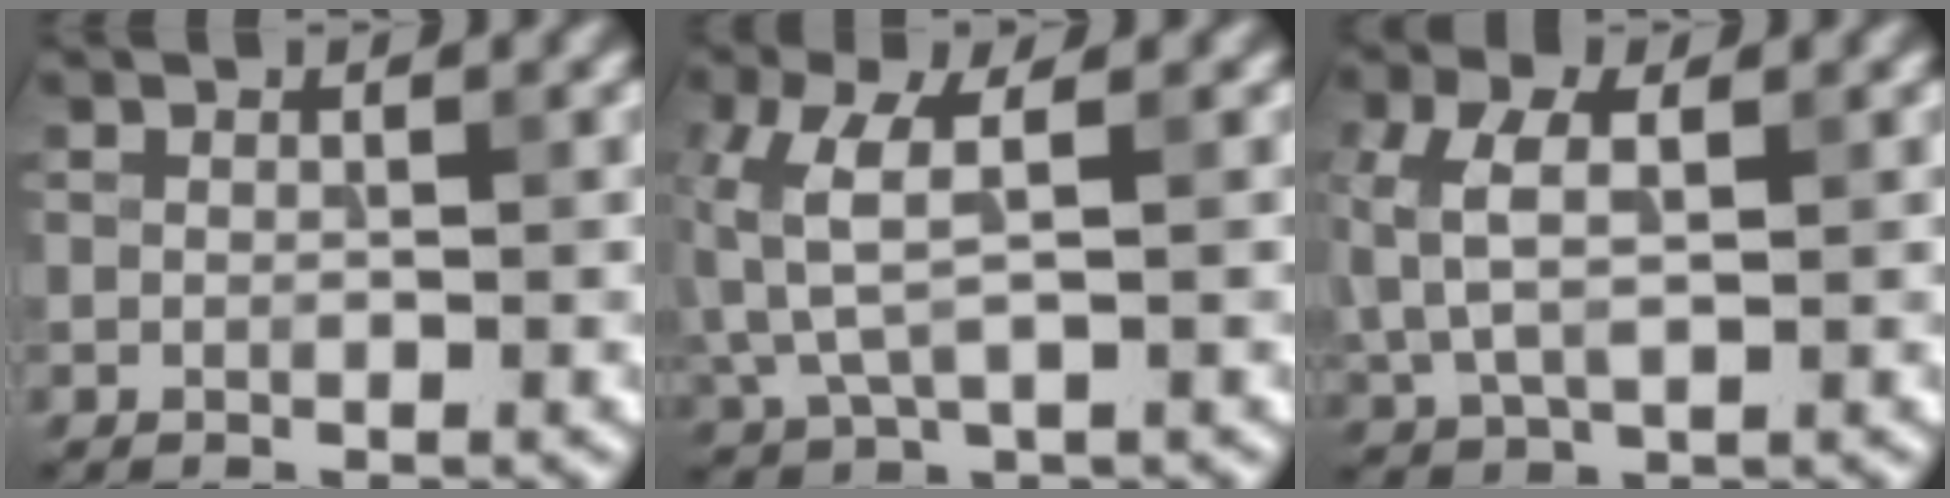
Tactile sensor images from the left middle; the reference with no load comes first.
{"total": 4.1, "force": [0.3, 1.7, 3.7], "torque": [-0.105, 0.002, 0.006]}
{"total": 4.3, "force": [0.7, 2.4, 3.5], "torque": [-0.087, 0.008, 0.017]}